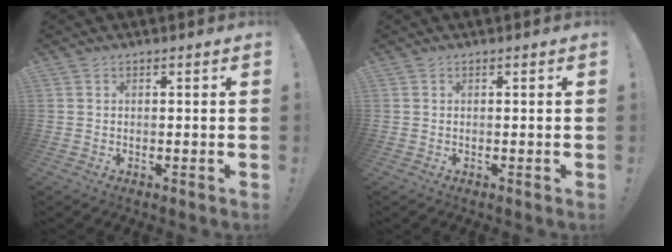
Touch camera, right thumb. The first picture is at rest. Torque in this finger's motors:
{"motor_torque": [-0.13, -0.26, -0.02, -0.03, 0.05]}